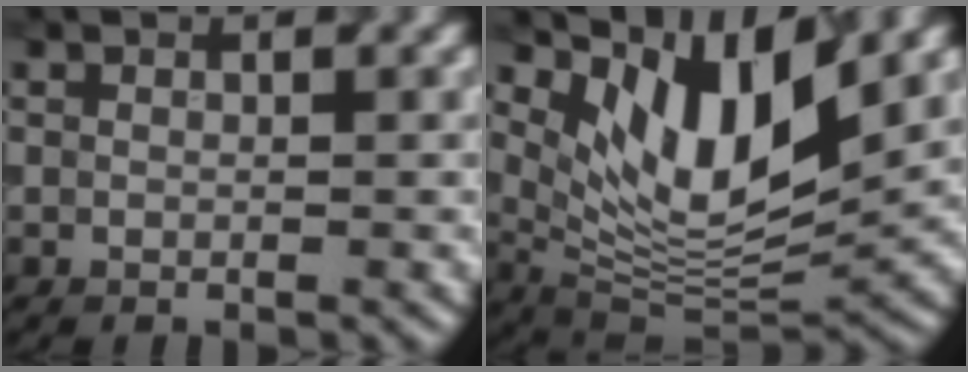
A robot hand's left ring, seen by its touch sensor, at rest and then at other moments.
{"total": 9.7, "force": [5.0, 3.6, 7.5], "torque": [-0.123, -0.017, 0.095]}